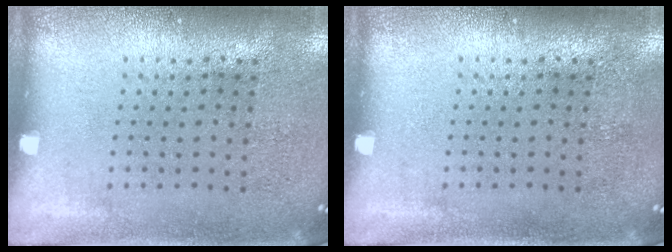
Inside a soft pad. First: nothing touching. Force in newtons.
{"total": 0.0}